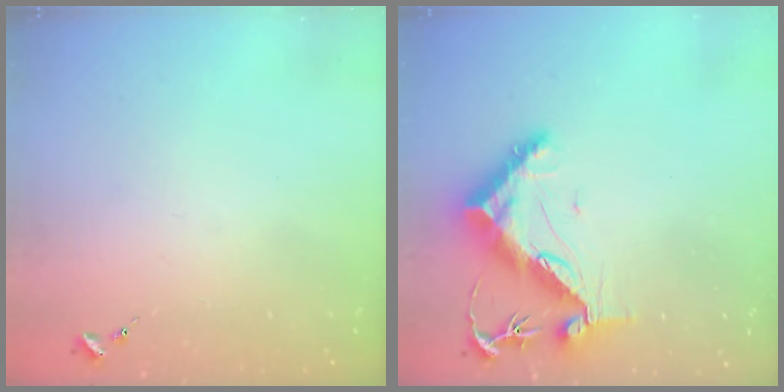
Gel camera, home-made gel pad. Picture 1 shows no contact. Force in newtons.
{"total": 11.0, "press": 10.9, "slide": 1.0}